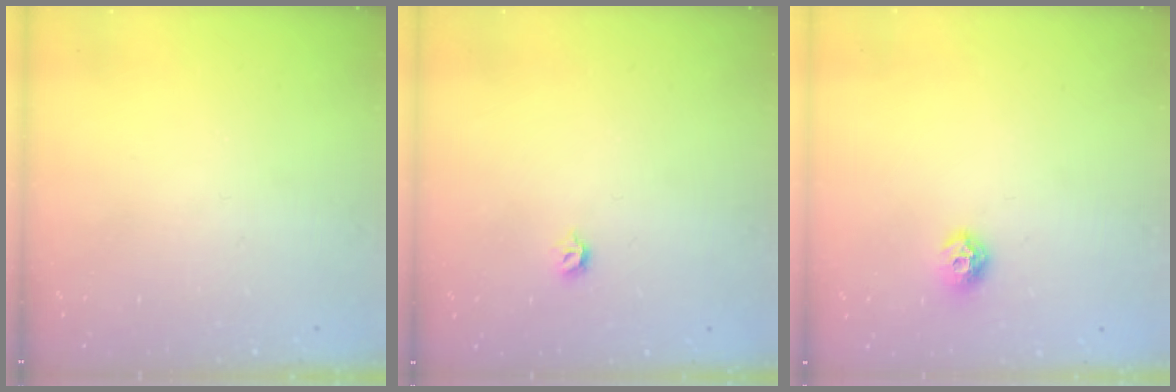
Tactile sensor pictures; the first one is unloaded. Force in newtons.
{"total": 3.1, "press": 3.0, "slide": 0.8}
{"total": 7.0, "press": 6.9, "slide": 0.9}